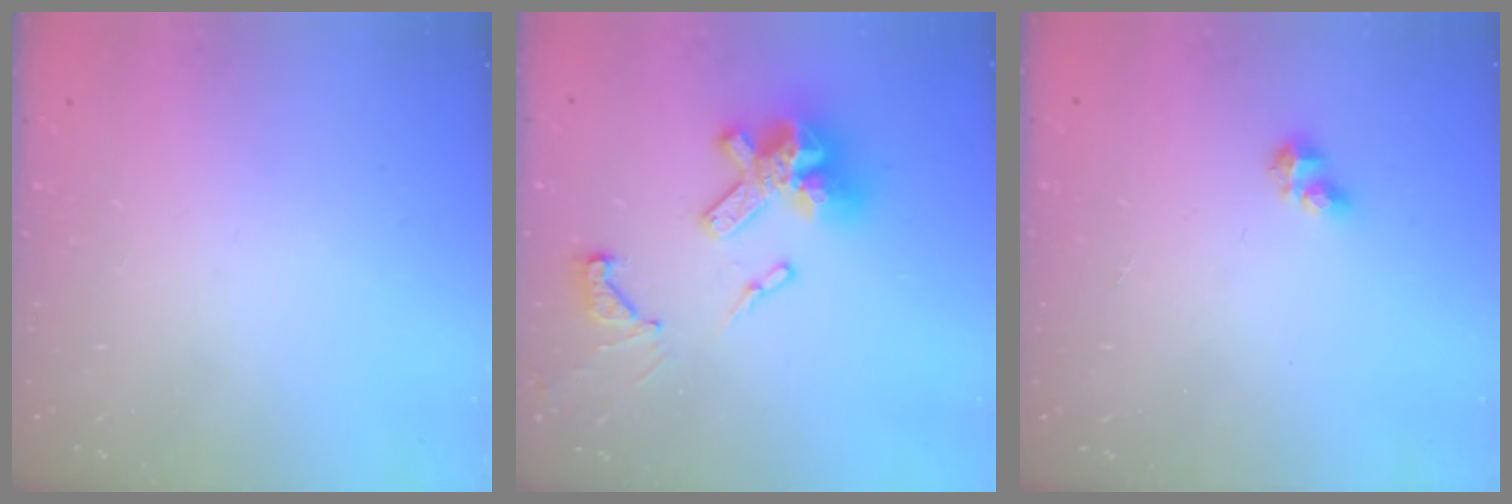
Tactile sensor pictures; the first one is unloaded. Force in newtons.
{"total": 18.8, "press": 18.8, "slide": 1.6}
{"total": 2.9, "press": 2.9, "slide": 0.3}